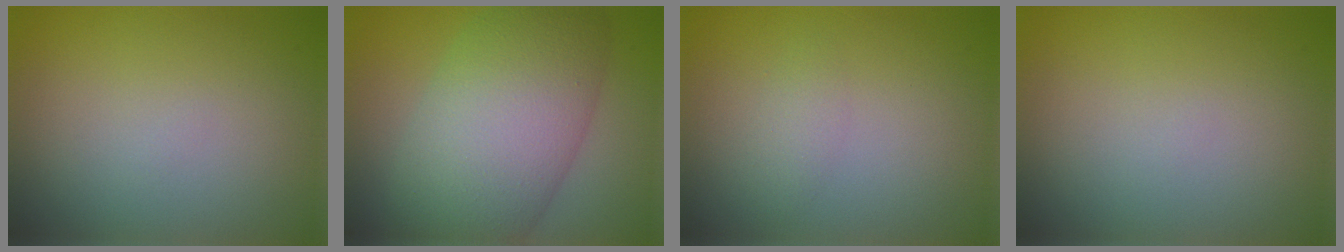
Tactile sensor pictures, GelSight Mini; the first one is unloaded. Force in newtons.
{"total": 10.7, "press": 10.7, "slide": 0.5}
{"total": 1.1, "press": 1.1, "slide": 0.1}
{"total": 0.0}